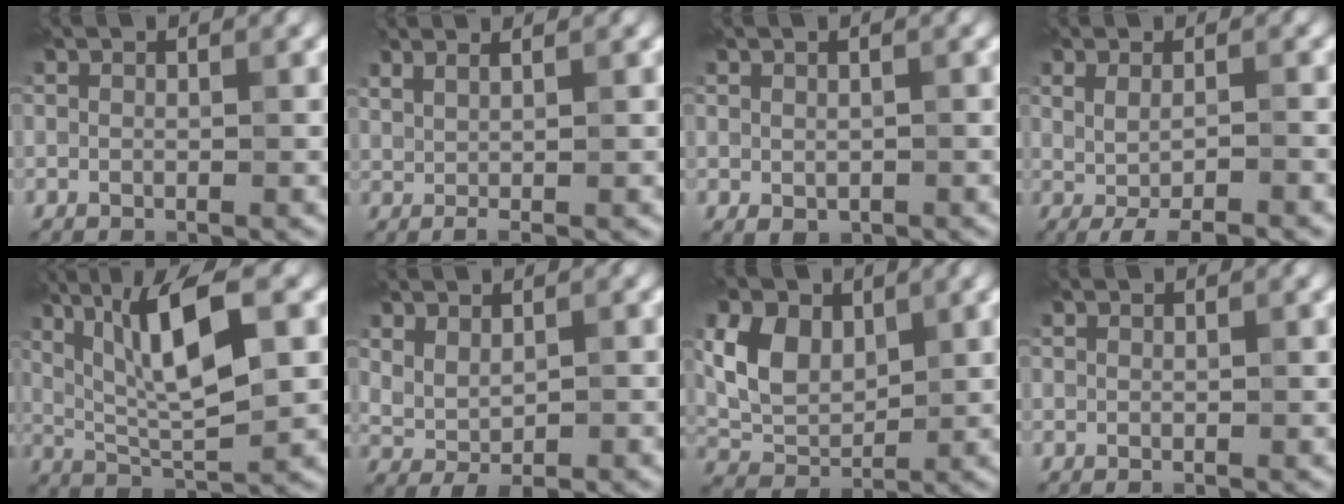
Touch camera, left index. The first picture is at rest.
{"total": 3.5, "force": [1.6, 1.5, 2.8], "torque": [-0.028, 0.010, 0.004]}
{"total": 1.1, "force": [-0.2, 0.7, 0.9], "torque": [-0.013, -0.005, 0.002]}
{"total": 3.1, "force": [-1.0, 0.7, 2.9], "torque": [-0.046, -0.009, -0.014]}
{"total": 9.1, "force": [2.6, 2.5, 8.4], "torque": [-0.147, 0.002, 0.045]}
{"total": 2.4, "force": [0.5, 1.1, 2.1], "torque": [-0.039, -0.007, 0.018]}
{"total": 5.2, "force": [1.5, 3.6, 3.4], "torque": [-0.077, 0.001, 0.029]}
{"total": 0.0}